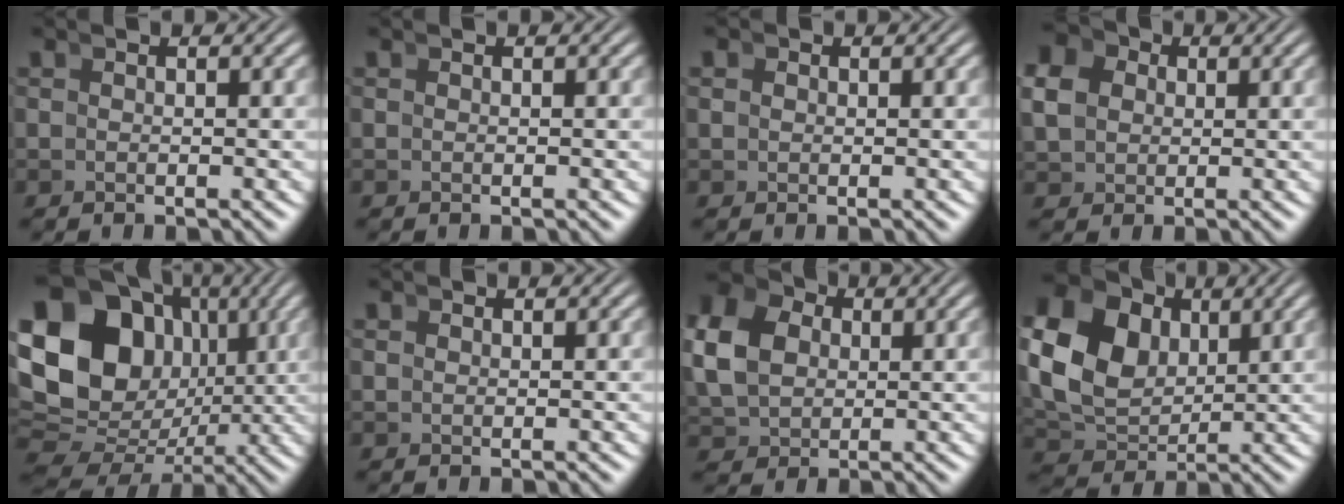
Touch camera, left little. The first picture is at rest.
{"total": 0.0}
{"total": 0.7, "force": [0.3, 0.7, 0.2], "torque": [-0.005, -0.007, 0.010]}
{"total": 5.5, "force": [2.0, 4.4, 2.6], "torque": [-0.057, 0.002, 0.035]}
{"total": 19.0, "force": [1.0, 15.4, 11.0], "torque": [-0.239, -0.048, 0.031]}
{"total": 0.0}
{"total": 9.5, "force": [2.8, 7.6, 4.9], "torque": [-0.103, 0.015, 0.038]}
{"total": 15.1, "force": [4.0, 12.4, 7.6], "torque": [-0.156, 0.007, 0.050]}